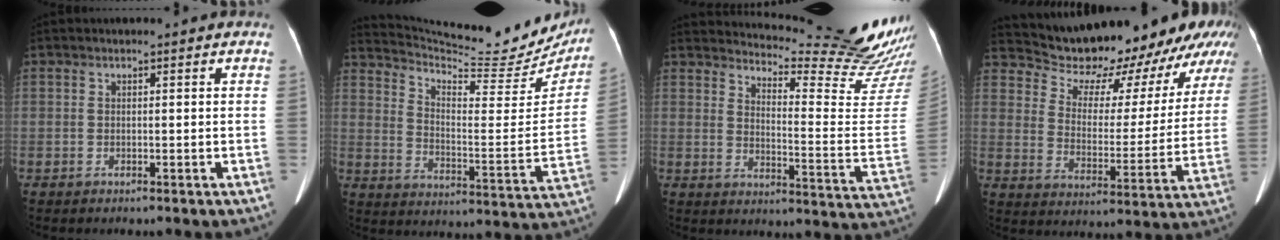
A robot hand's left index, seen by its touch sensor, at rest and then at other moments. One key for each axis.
{"total": 24.1, "fx": 22.4, "fy": 3.7, "fz": 7.9, "tx": -0.134, "ty": -0.081, "tz": 0.298}
{"total": 24.9, "fx": 23.6, "fy": 1.1, "fz": 8.1, "tx": -0.115, "ty": -0.159, "tz": 0.273}
{"total": 23.8, "fx": 21.8, "fy": 6.1, "fz": 7.3, "tx": -0.105, "ty": -0.062, "tz": 0.276}